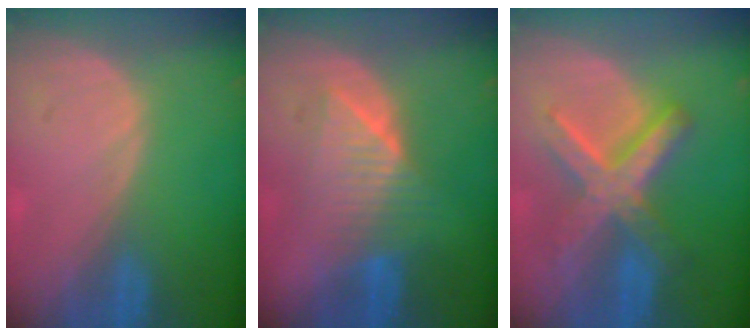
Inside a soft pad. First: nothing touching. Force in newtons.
{"total": 6.5, "press": 6.4, "slide": 0.9}
{"total": 8.7, "press": 8.6, "slide": 0.8}